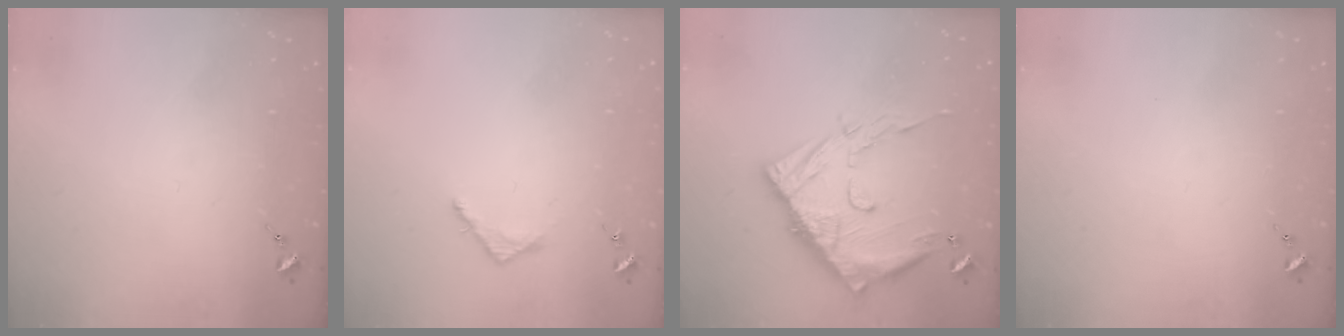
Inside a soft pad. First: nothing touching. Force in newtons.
{"total": 3.5, "press": 3.5, "slide": 0.3}
{"total": 19.6, "press": 19.5, "slide": 2.0}
{"total": 0.0}